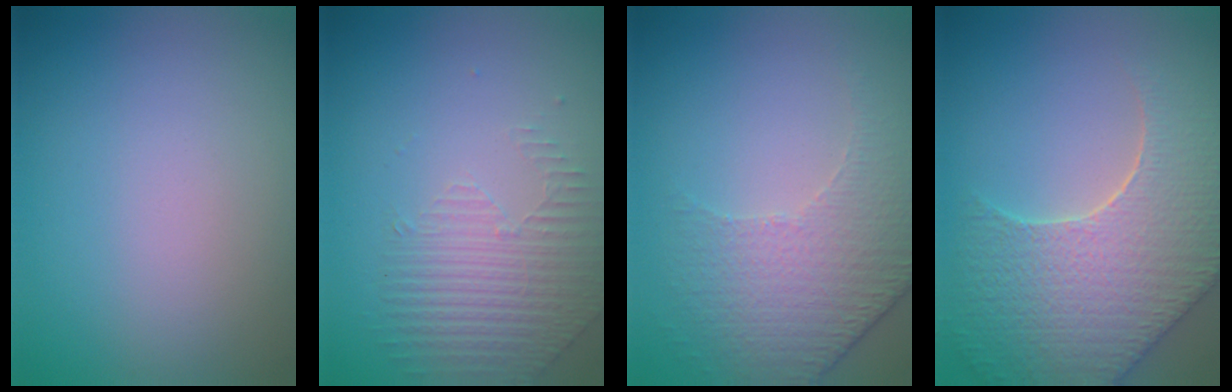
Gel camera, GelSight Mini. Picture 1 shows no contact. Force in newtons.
{"total": 1.7, "press": 1.3, "slide": 1.1}
{"total": 4.7, "press": 3.4, "slide": 3.2}
{"total": 8.3, "press": 6.4, "slide": 5.2}